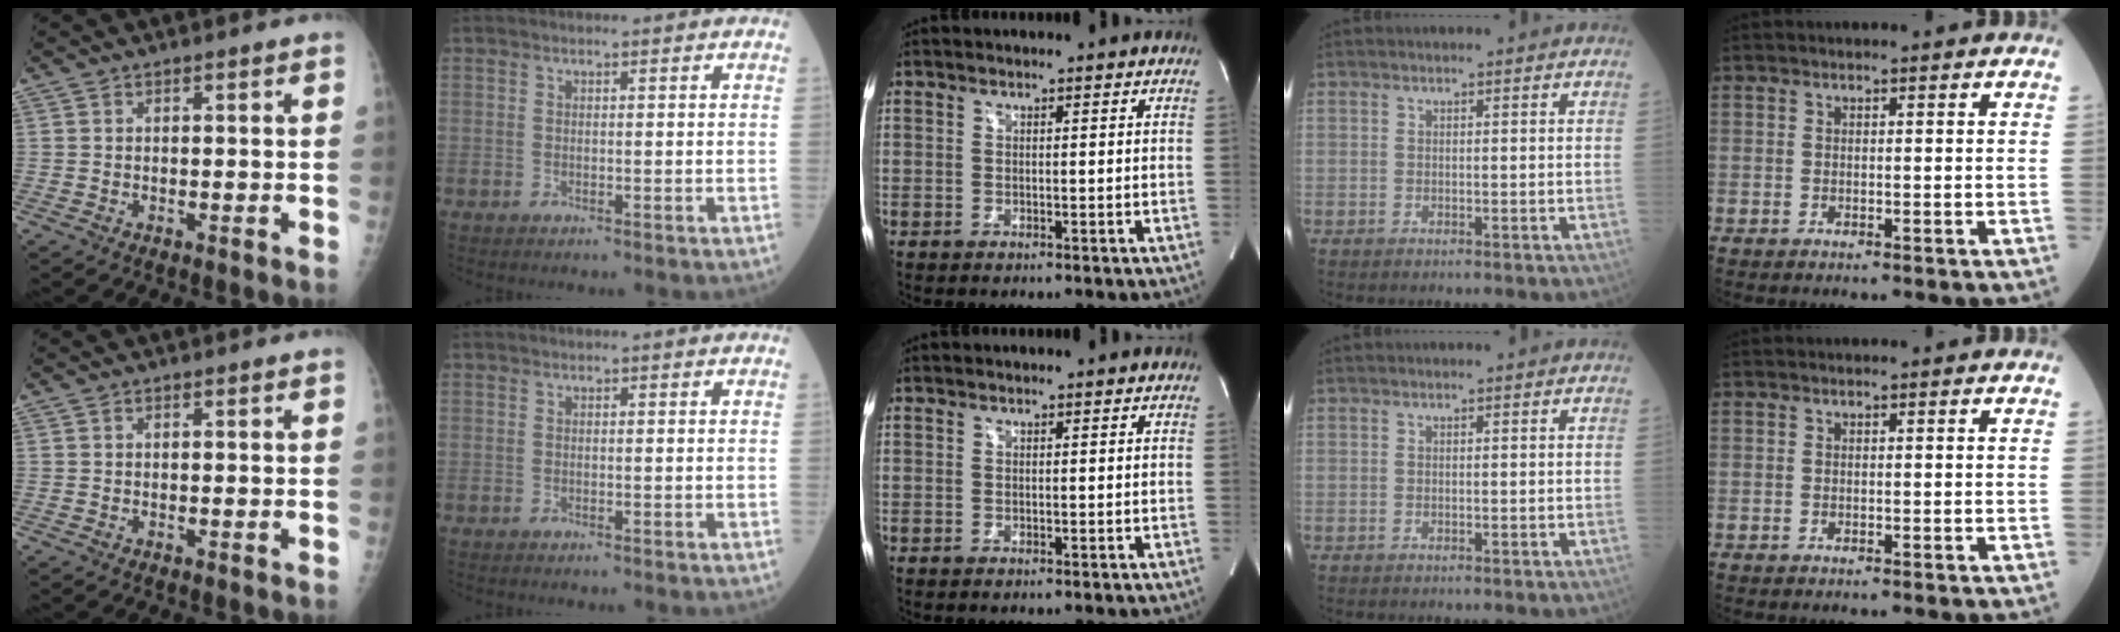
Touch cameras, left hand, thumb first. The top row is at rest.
{}